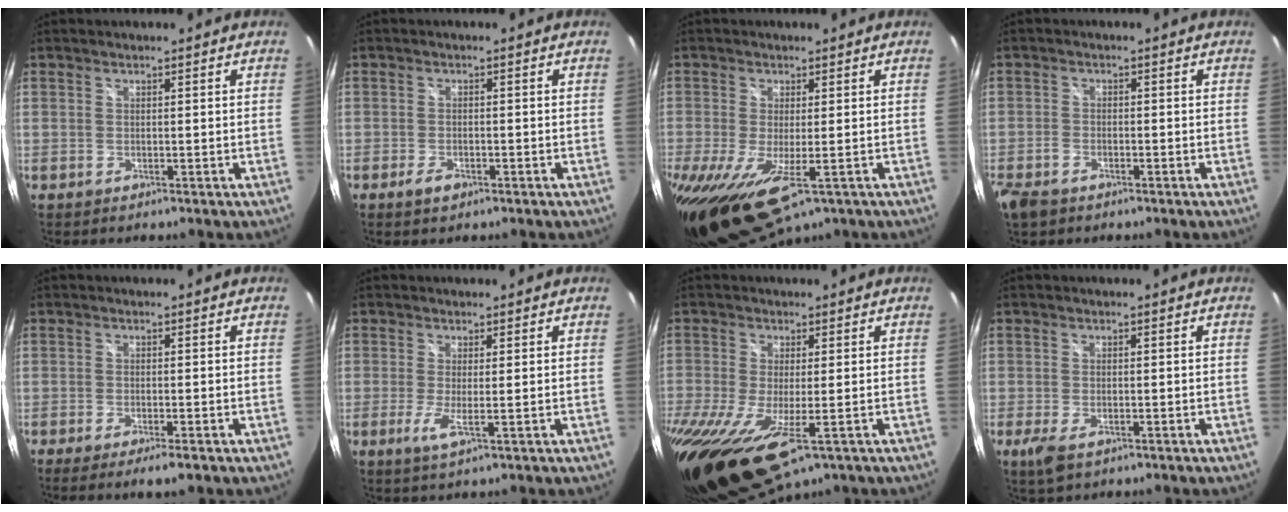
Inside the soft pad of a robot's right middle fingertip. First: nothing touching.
{"total": 2.6, "force": [-1.6, 1.2, 1.6], "torque": [-0.036, -0.005, -0.031]}
{"total": 14.4, "force": [-5.8, 5.7, 11.9], "torque": [-0.251, -0.068, -0.089]}
{"total": 5.1, "force": [-3.5, 2.9, 2.3], "torque": [-0.068, -0.008, -0.068]}
{"total": 4.6, "force": [-3.3, 0.2, 3.2], "torque": [-0.069, -0.019, -0.053]}
{"total": 3.1, "force": [-0.6, -0.1, 3.1], "torque": [-0.066, -0.011, -0.013]}
{"total": 19.4, "force": [-7.4, 8.4, 15.9], "torque": [-0.352, -0.080, -0.119]}
{"total": 3.6, "force": [-2.0, 1.7, 2.5], "torque": [-0.058, -0.012, -0.036]}